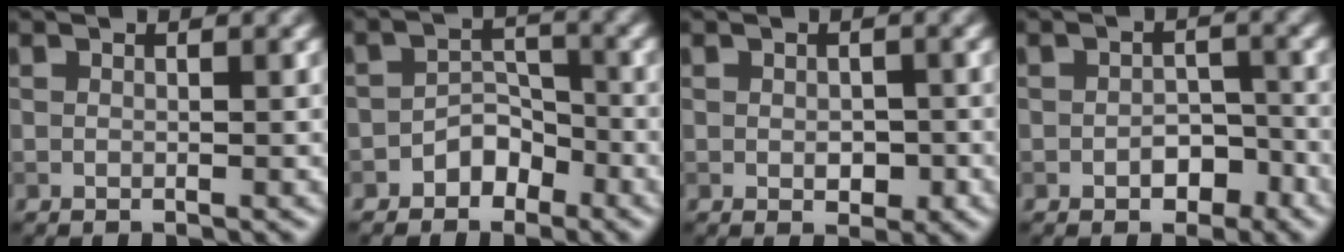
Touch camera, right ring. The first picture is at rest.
{"total": 2.7, "force": [-1.8, 1.8, 0.9], "torque": [-0.003, 0.012, -0.031]}
{"total": 1.9, "force": [-0.3, 1.2, 1.4], "torque": [-0.020, -0.006, -0.003]}
{"total": 2.7, "force": [-1.3, 1.7, 1.5], "torque": [-0.018, 0.002, -0.019]}